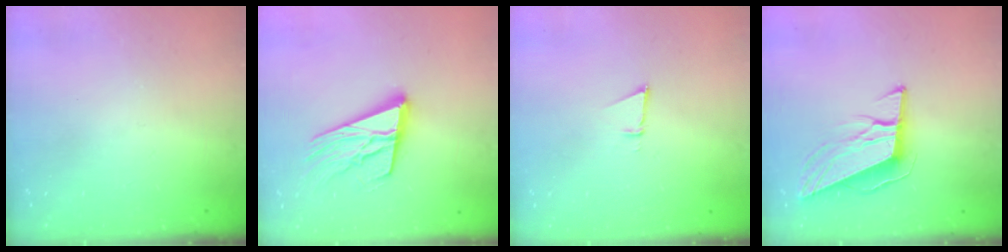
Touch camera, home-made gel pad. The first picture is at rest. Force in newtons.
{"total": 18.2, "press": 17.7, "slide": 4.2}
{"total": 2.6, "press": 2.5, "slide": 0.8}
{"total": 10.7, "press": 10.2, "slide": 3.3}